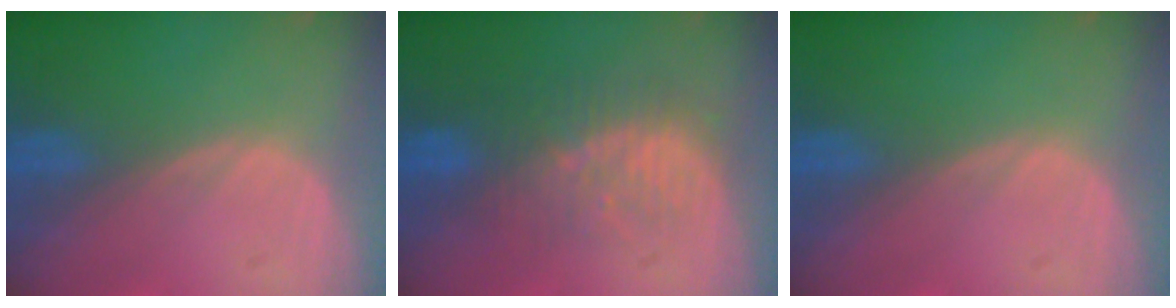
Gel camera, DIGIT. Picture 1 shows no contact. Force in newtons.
{"total": 8.4, "press": 7.8, "slide": 3.0}
{"total": 0.0}